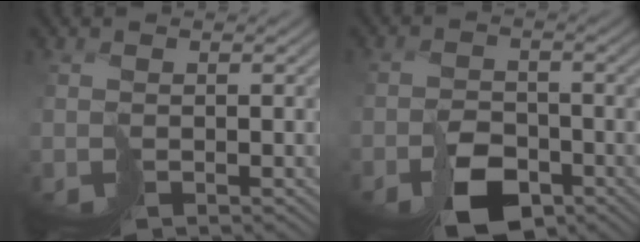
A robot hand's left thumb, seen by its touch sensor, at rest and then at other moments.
{"total": 5.2, "force": [-3.4, 2.9, 2.6], "torque": [-0.031, -0.001, -0.058]}